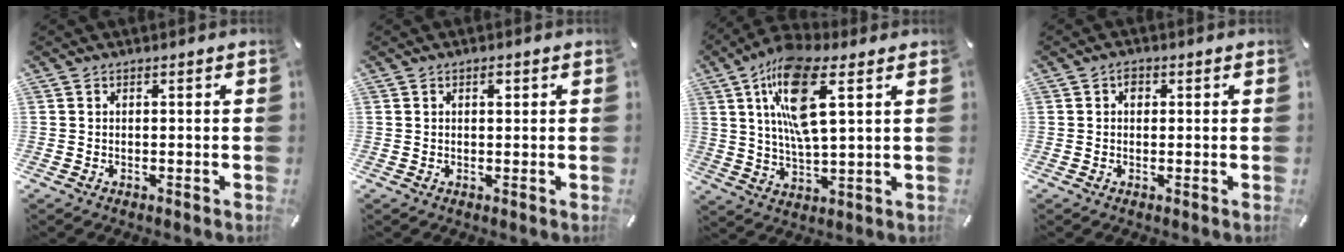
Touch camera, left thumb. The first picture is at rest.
{"total": 1.3, "force": [0.5, 0.7, 1.0], "torque": [-0.013, 0.001, 0.007]}
{"total": 14.9, "force": [6.2, 4.9, 12.5], "torque": [-0.251, -0.011, 0.104]}
{"total": 1.7, "force": [0.3, 1.4, 0.9], "torque": [-0.012, 0.004, 0.002]}